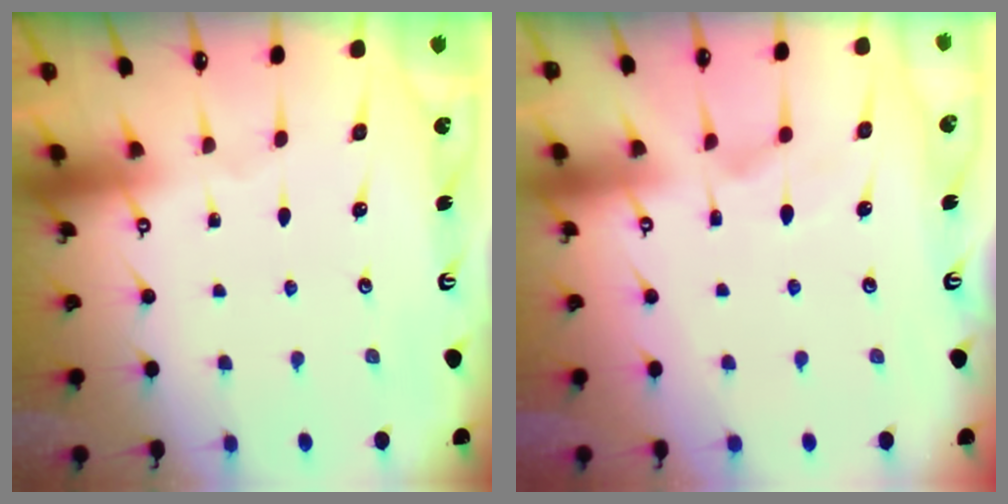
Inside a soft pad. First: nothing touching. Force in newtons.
{"total": 2.5, "press": 2.1, "slide": 1.4}